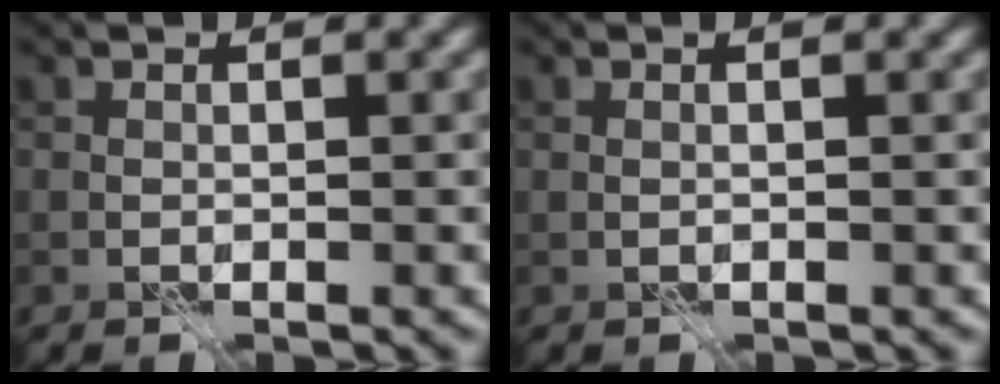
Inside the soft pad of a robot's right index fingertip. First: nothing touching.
{"total": 0.7, "force": [0.3, 0.1, 0.6], "torque": [-0.010, -0.008, 0.001]}